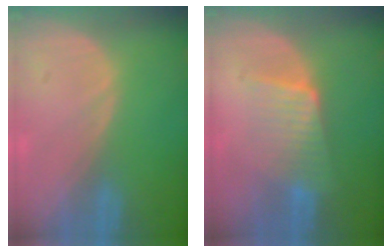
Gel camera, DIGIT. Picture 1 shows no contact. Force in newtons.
{"total": 5.7, "press": 5.4, "slide": 1.8}